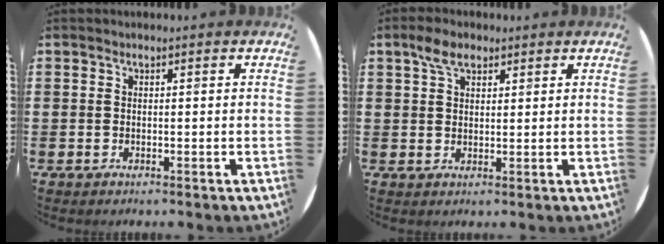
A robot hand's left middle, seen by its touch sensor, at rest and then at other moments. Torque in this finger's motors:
{"motor_torque": [0.84, -0.94, 0.06, 0.07]}